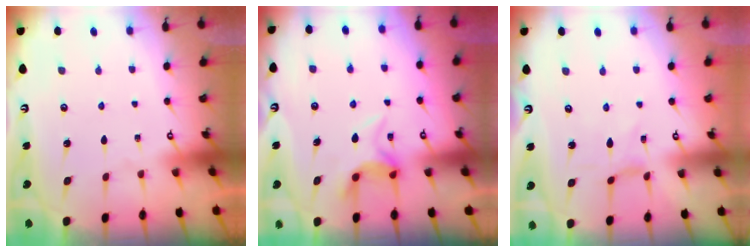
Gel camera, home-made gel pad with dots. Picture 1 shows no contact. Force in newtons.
{"total": 6.5, "press": 6.4, "slide": 0.7}
{"total": 0.0}